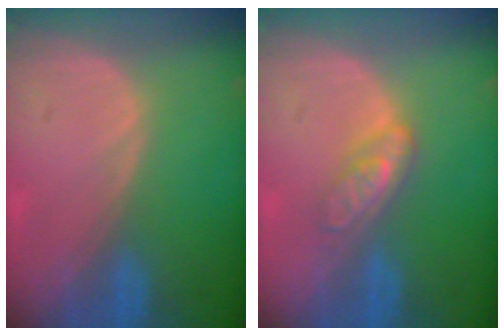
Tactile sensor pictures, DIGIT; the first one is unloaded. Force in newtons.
{"total": 4.4, "press": 4.0, "slide": 2.0}